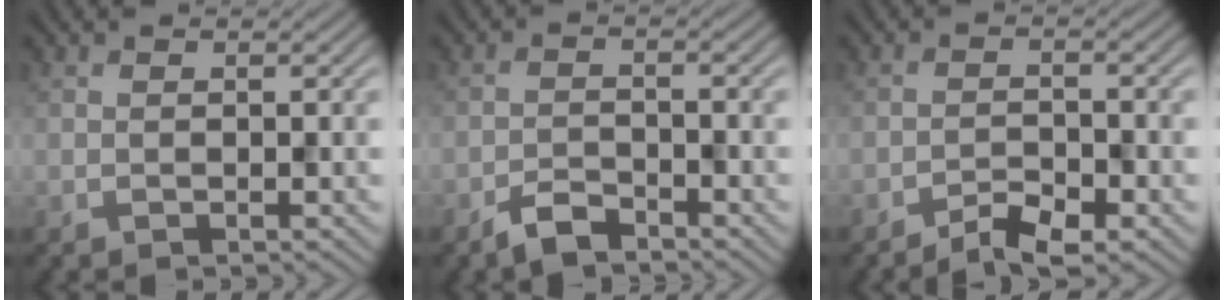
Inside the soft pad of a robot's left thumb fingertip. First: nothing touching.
{"total": 3.1, "force": [-2.6, 0.9, 1.4], "torque": [-0.026, 0.002, -0.055]}
{"total": 3.7, "force": [-2.9, 0.8, 2.1], "torque": [-0.038, 0.005, -0.055]}